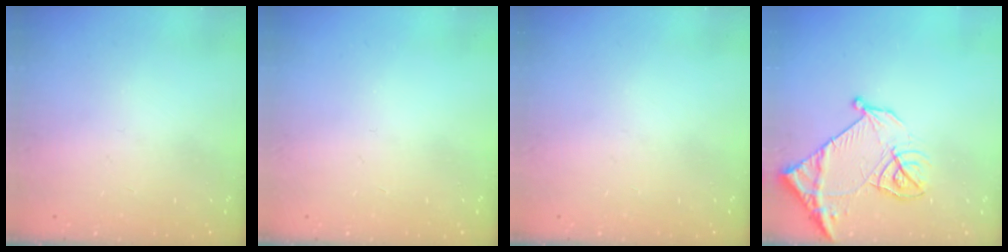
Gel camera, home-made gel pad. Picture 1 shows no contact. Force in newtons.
{"total": 0.0}
{"total": 0.0}
{"total": 14.4, "press": 14.3, "slide": 1.6}